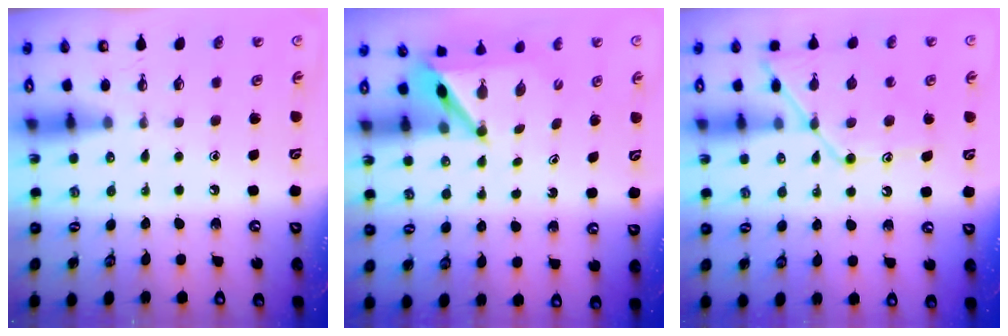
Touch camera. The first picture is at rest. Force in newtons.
{"total": 4.9, "press": 4.9, "slide": 0.4}
{"total": 12.4, "press": 12.4, "slide": 1.0}